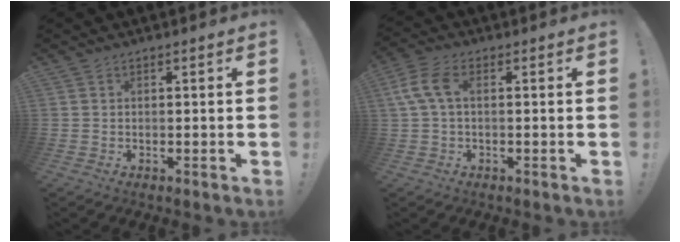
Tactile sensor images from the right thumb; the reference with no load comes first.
{"total": 7.4, "force": [1.0, 3.8, 6.3], "torque": [-0.135, 0.006, 0.023]}